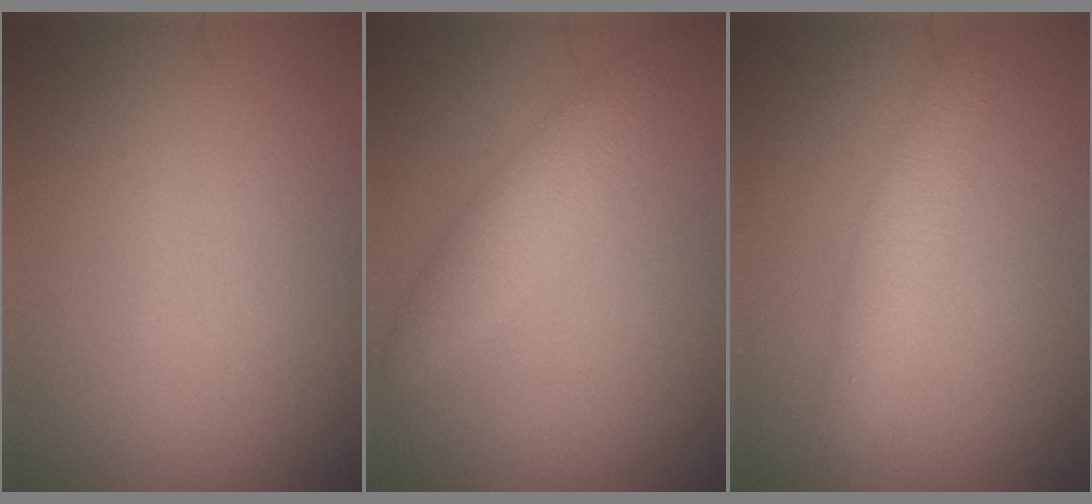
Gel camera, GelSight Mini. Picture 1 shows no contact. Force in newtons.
{"total": 2.8, "press": 2.8, "slide": 0.1}
{"total": 2.5, "press": 2.5, "slide": 0.1}